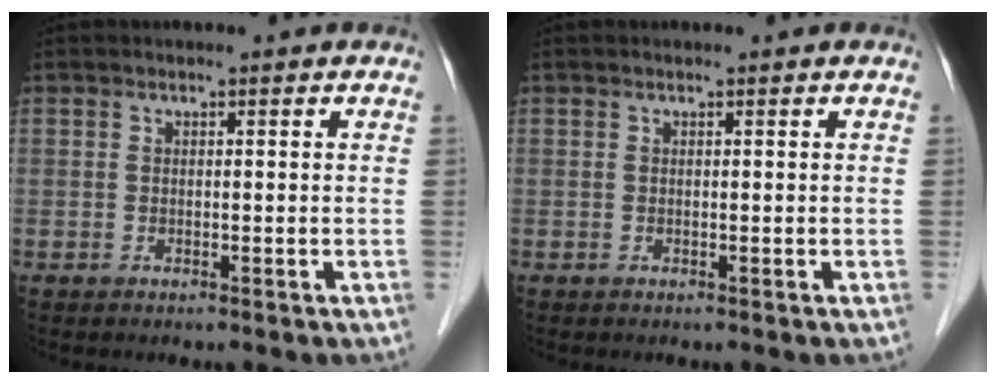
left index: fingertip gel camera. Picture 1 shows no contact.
{"total": 0.0}